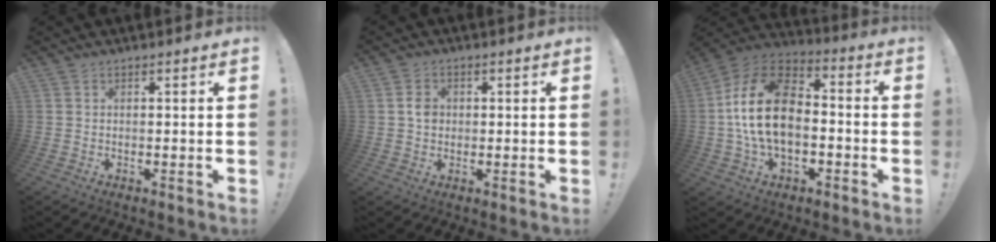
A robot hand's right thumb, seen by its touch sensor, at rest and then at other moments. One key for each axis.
{"total": 3.8, "fx": -0.1, "fy": 3.2, "fz": 2.0, "tx": -0.014, "ty": 0.001, "tz": -0.005}
{"total": 21.2, "fx": -0.1, "fy": 13.8, "fz": 16.0, "tx": -0.288, "ty": 0.031, "tz": 0.005}